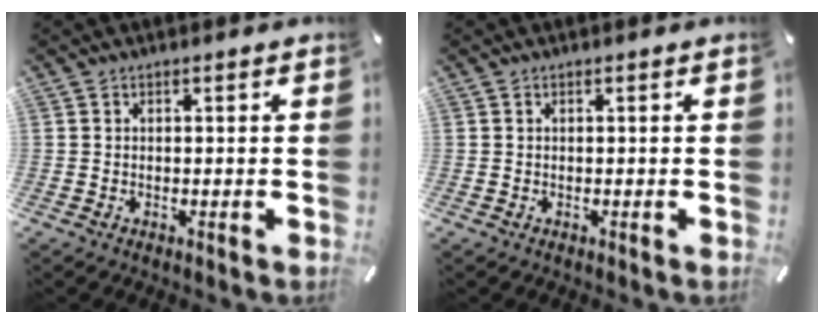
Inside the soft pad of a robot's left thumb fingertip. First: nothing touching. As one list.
[{"total": 0.0}]